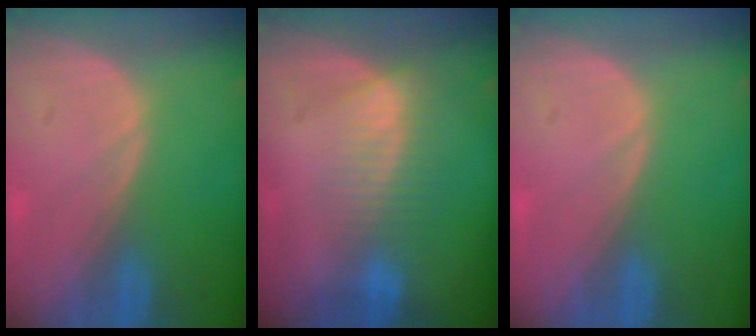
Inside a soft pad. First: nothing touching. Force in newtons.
{"total": 7.2, "press": 6.2, "slide": 3.8}
{"total": 0.0}